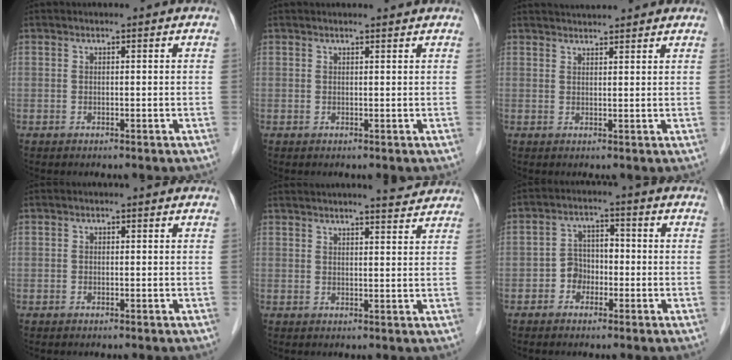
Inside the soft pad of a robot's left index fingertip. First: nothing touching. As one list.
[{"total": 1.9, "force": [1.9, -0.1, 0.5], "torque": [-0.009, 0.007, 0.025]}, {"total": 7.1, "force": [6.6, 0.7, 2.4], "torque": [-0.036, 0.034, 0.086]}, {"total": 0.0}, {"total": 6.9, "force": [6.3, 0.4, 2.6], "torque": [-0.042, 0.011, 0.081]}, {"total": 4.0, "force": [-1.6, 3.2, 1.8], "torque": [-0.036, 0.015, -0.033]}]